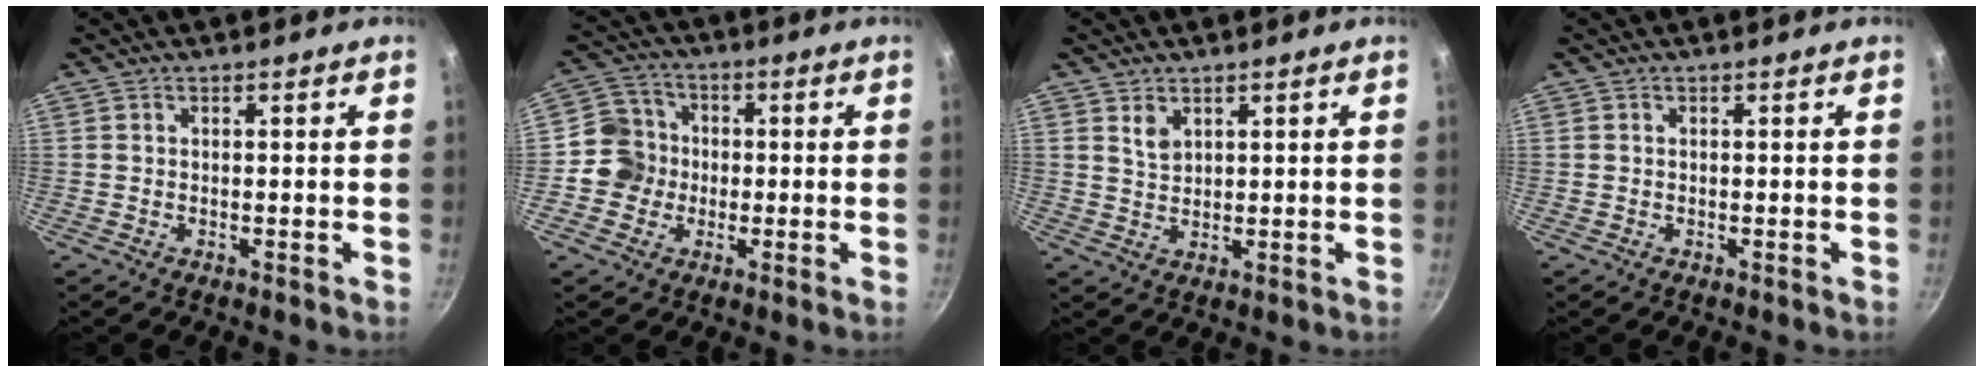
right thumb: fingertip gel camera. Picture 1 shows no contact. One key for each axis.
{"total": 7.7, "fx": -0.9, "fy": 7.3, "fz": 2.2, "tx": -0.003, "ty": 0.021, "tz": -0.037}
{"total": 3.0, "fx": 1.7, "fy": 1.9, "fz": 1.5, "tx": -0.022, "ty": -0.010, "tz": 0.037}
{"total": 0.0}